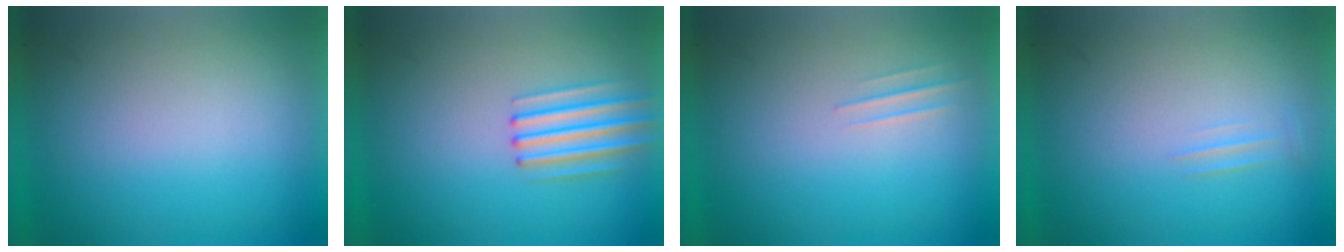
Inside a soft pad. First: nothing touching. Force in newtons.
{"total": 2.6}
{"total": 1.2}
{"total": 2.0}